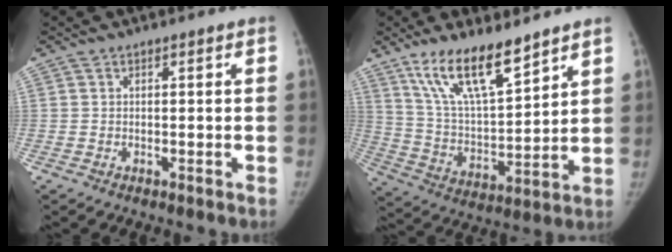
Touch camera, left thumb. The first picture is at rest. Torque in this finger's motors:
{"motor_torque": [0.18, 0.12, 1.43, -1.34, 0.12]}